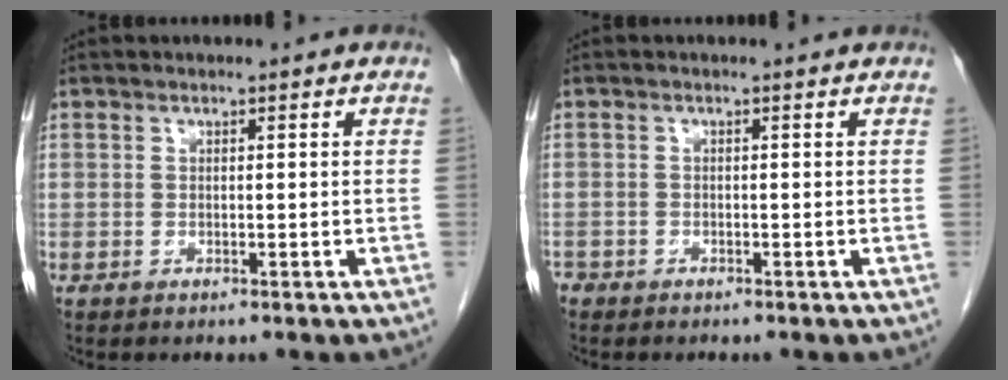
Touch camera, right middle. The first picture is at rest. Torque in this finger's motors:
{"motor_torque": [0.86, -1.28, 0.01, 0.02]}